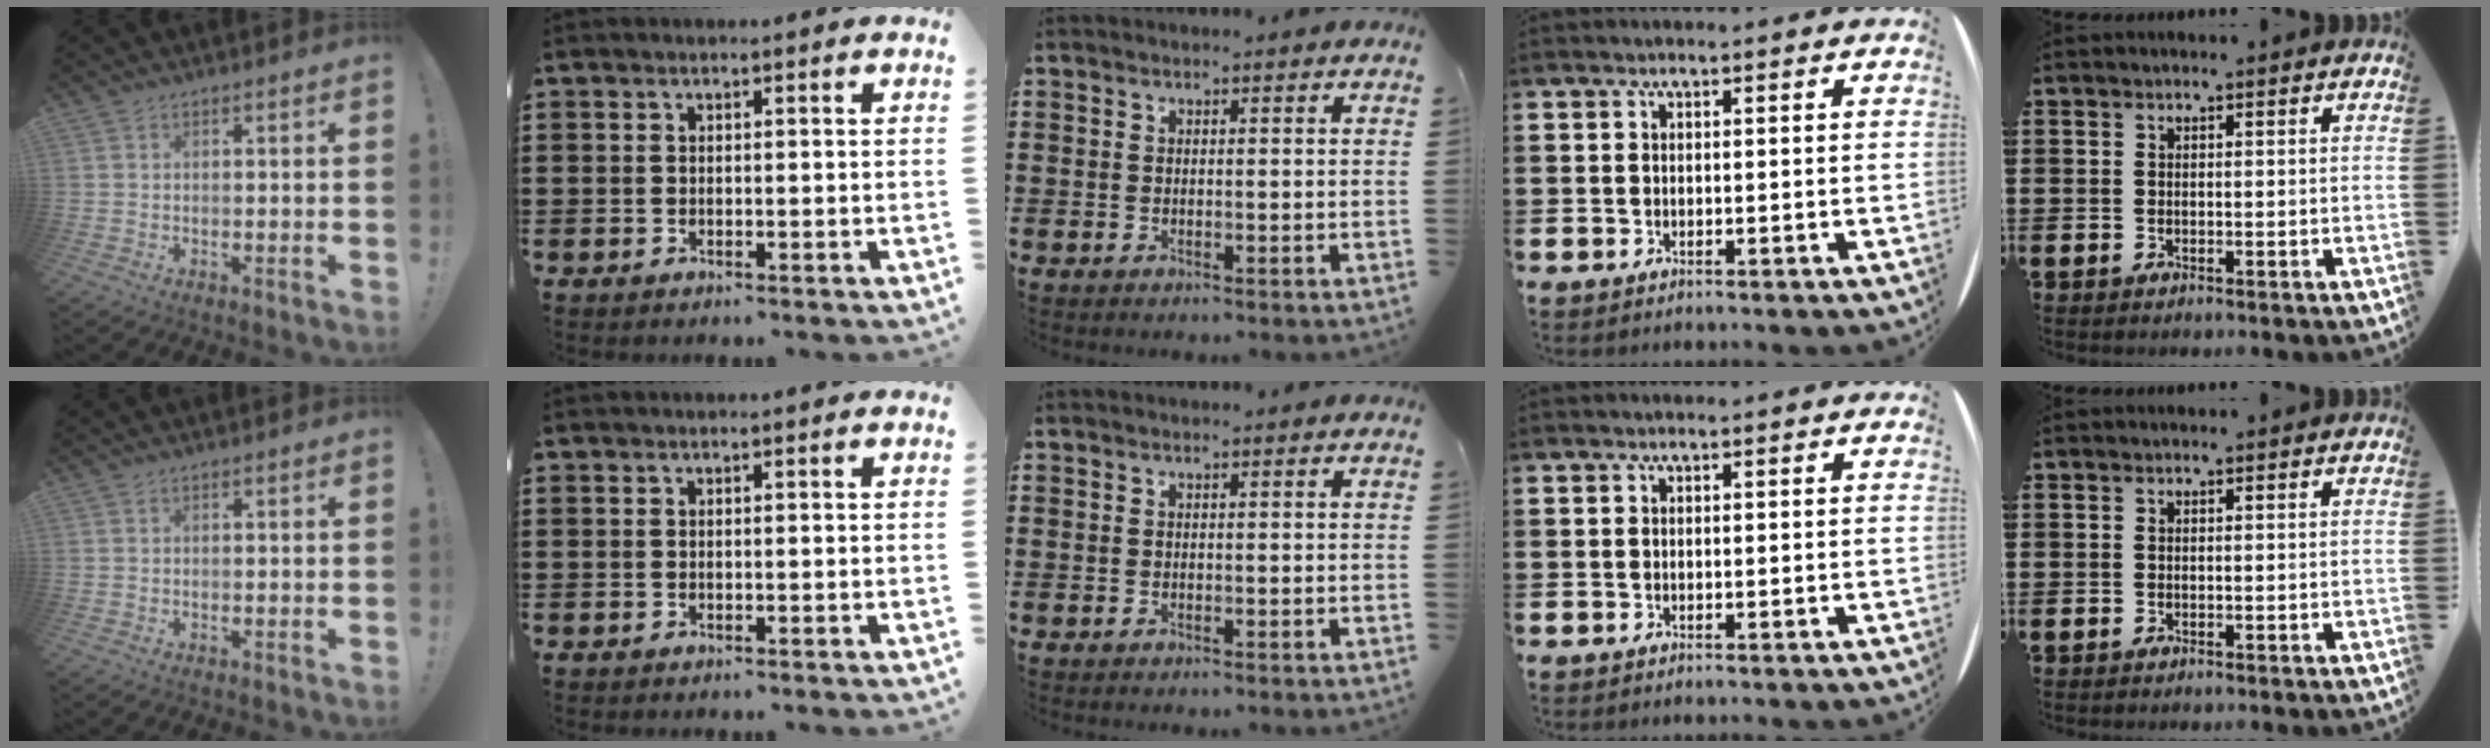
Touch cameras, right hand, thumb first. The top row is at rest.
{}